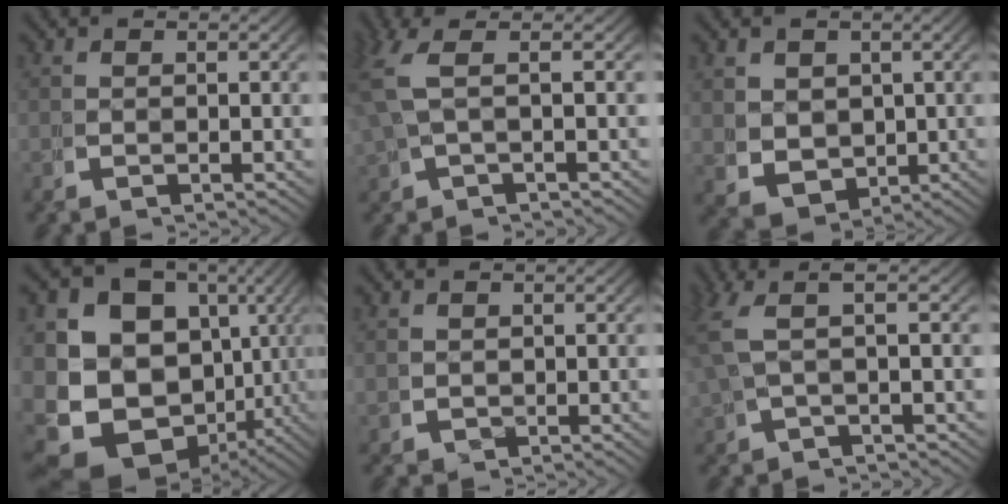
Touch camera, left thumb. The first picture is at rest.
{"total": 3.8, "force": [0.9, 1.0, 3.5], "torque": [-0.079, 0.009, 0.021]}
{"total": 6.2, "force": [-0.7, 5.3, 3.2], "torque": [-0.086, -0.046, 0.016]}
{"total": 17.8, "force": [-1.3, 14.0, 11.0], "torque": [-0.233, -0.067, 0.000]}
{"total": 1.2, "force": [0.4, 1.1, 0.3], "torque": [-0.006, -0.010, 0.016]}
{"total": 4.6, "force": [1.5, 1.2, 4.2], "torque": [-0.080, 0.017, 0.025]}